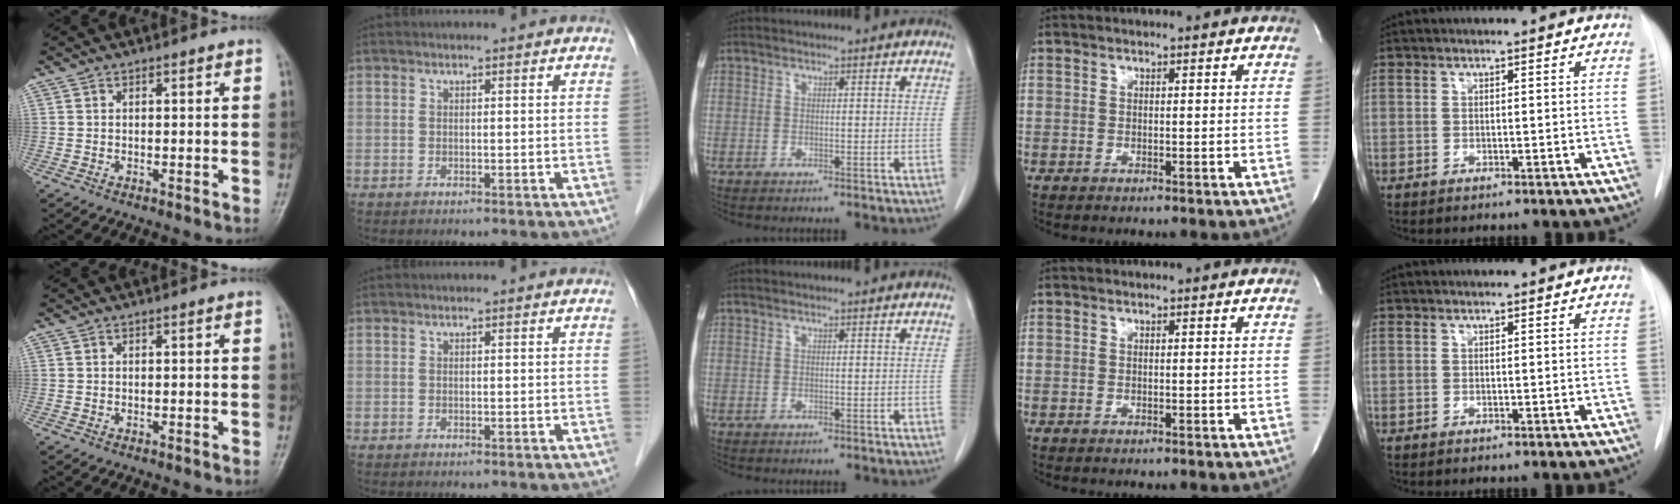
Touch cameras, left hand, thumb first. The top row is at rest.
{}